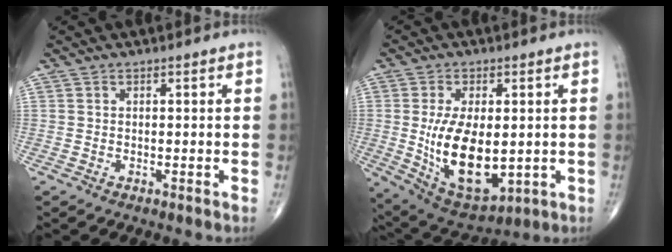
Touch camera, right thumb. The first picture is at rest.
{"total": 16.0, "force": [-0.8, 8.4, 13.6], "torque": [-0.226, -0.016, 0.011]}